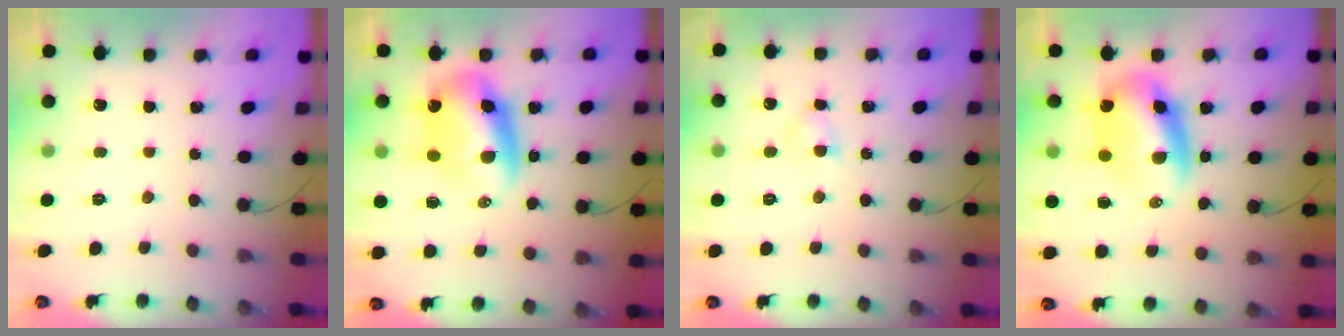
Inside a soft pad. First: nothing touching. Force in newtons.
{"total": 12.3, "press": 11.9, "slide": 3.0}
{"total": 3.7, "press": 3.5, "slide": 1.3}
{"total": 10.3, "press": 9.9, "slide": 2.9}